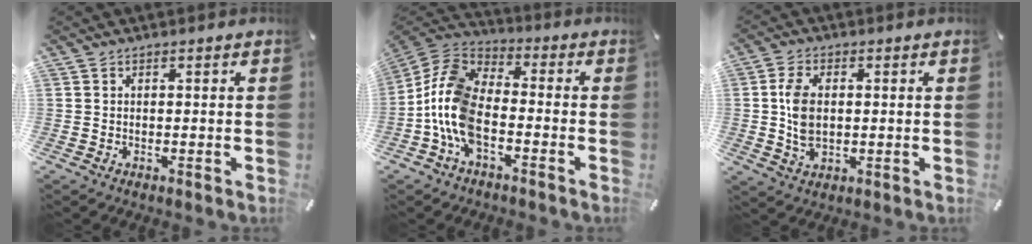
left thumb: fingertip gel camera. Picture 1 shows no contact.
{"total": 13.0, "force": [-5.1, 7.8, 9.0], "torque": [-0.208, 0.009, -0.100]}
{"total": 7.6, "force": [0.4, 4.9, 5.8], "torque": [-0.127, 0.002, 0.003]}